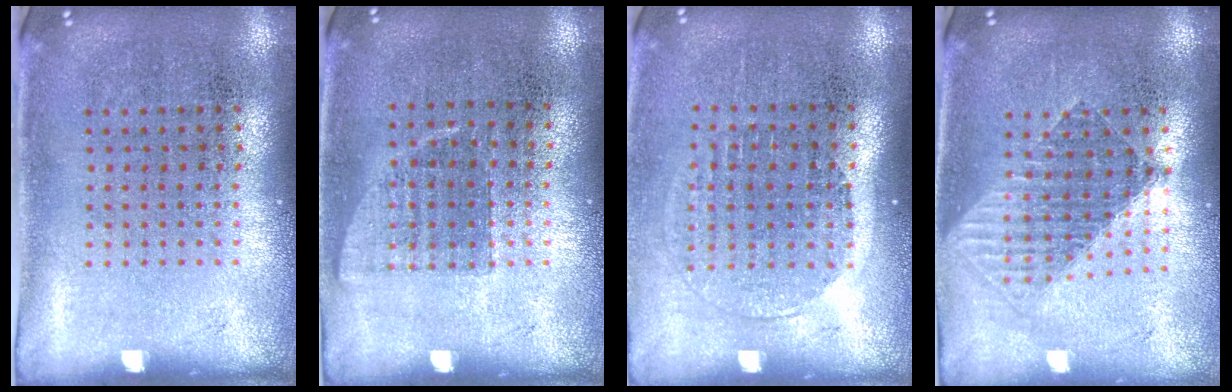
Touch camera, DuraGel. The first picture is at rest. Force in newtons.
{"total": 0.7, "press": 0.7, "slide": 0.3}
{"total": 1.5, "press": 1.3, "slide": 0.7}
{"total": 1.5, "press": 1.3, "slide": 0.7}